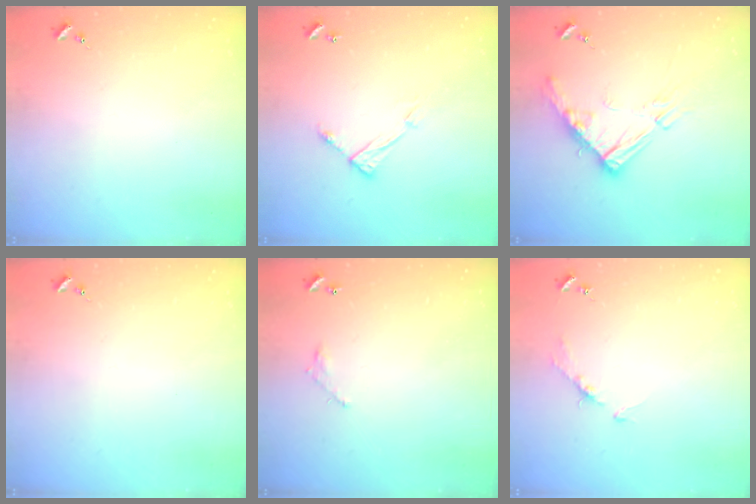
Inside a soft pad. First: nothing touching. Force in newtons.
{"total": 8.1, "press": 8.1, "slide": 0.6}
{"total": 14.3, "press": 14.2, "slide": 1.4}
{"total": 0.0}
{"total": 4.3, "press": 4.3, "slide": 0.2}
{"total": 4.4, "press": 4.4, "slide": 0.6}